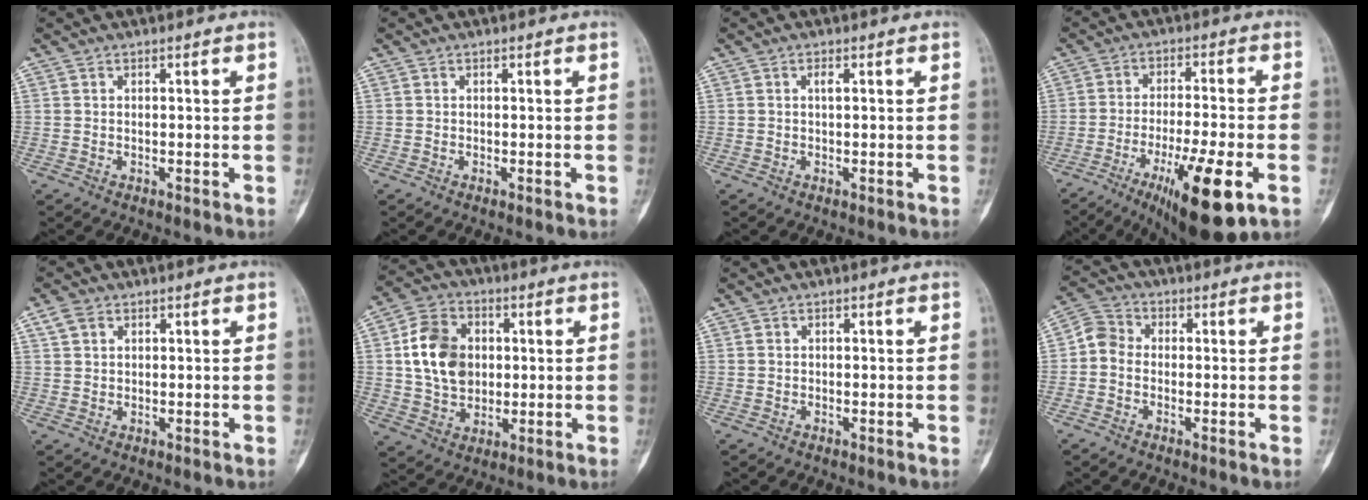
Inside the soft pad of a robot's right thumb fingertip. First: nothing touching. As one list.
[{"total": 0.0}, {"total": 1.2, "force": [0.2, 0.4, 1.1], "torque": [-0.020, 0.001, 0.003]}, {"total": 16.0, "force": [-7.0, 3.5, 14.0], "torque": [-0.232, 0.004, -0.103]}, {"total": 2.9, "force": [1.5, 1.9, 1.6], "torque": [-0.032, 0.005, 0.035]}, {"total": 12.9, "force": [1.6, 10.0, 8.0], "torque": [-0.119, 0.004, 0.030]}, {"total": 0.0}, {"total": 4.8, "force": [-0.6, 4.1, 2.4], "torque": [-0.033, 0.014, -0.027]}]